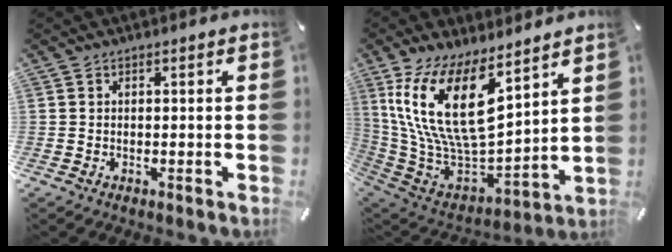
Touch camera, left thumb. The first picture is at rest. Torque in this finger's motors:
{"motor_torque": [2.66, 2.35, 1.62, -1.15, 1.05]}